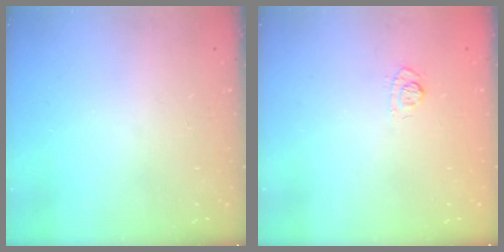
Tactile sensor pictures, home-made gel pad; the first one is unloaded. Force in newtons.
{"total": 6.5, "press": 6.3, "slide": 1.7}